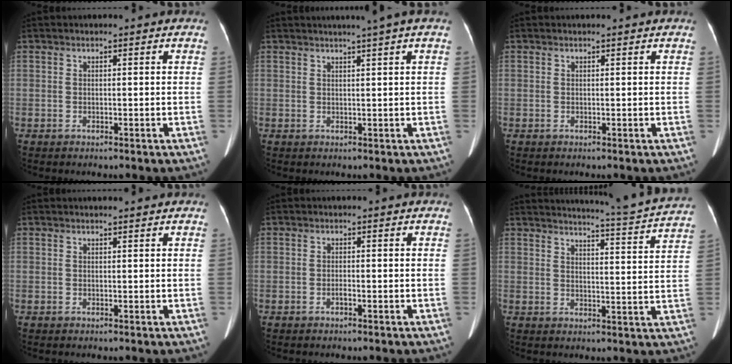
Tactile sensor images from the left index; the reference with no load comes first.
{"total": 3.6, "force": [2.7, -1.0, 2.2], "torque": [-0.031, 0.008, 0.039]}
{"total": 0.7, "force": [0.7, 0.0, 0.3], "torque": [-0.007, 0.006, 0.010]}
{"total": 1.6, "force": [1.5, 0.0, 0.5], "torque": [-0.008, 0.009, 0.023]}
{"total": 0.6, "force": [-0.4, 0.0, 0.4], "torque": [-0.010, 0.000, -0.005]}
{"total": 13.1, "force": [12.6, -1.7, 3.3], "torque": [-0.064, -0.040, 0.155]}